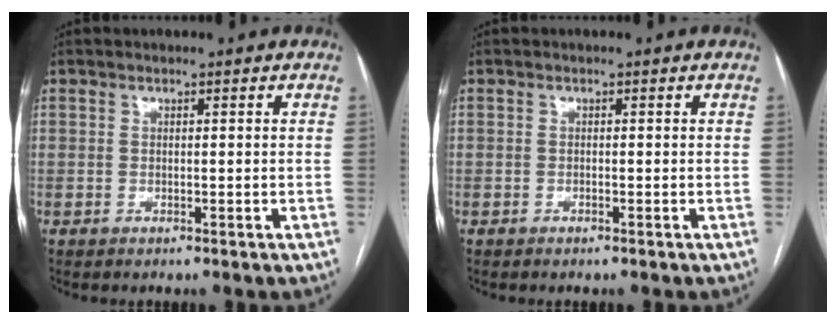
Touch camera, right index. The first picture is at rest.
{"total": 0.0}